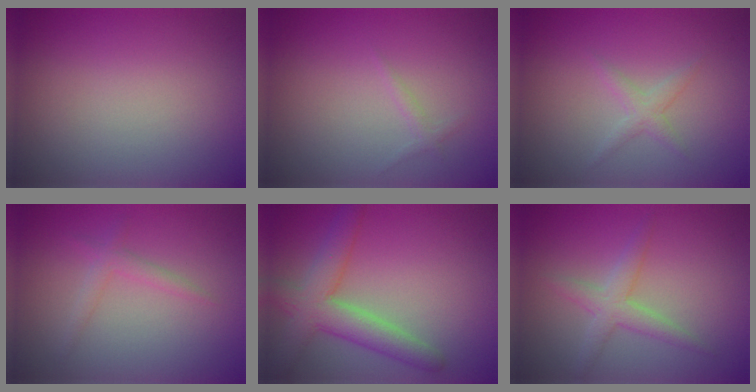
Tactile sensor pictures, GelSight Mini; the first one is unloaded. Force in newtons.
{"total": 0.6, "press": 0.6, "slide": 0.1}
{"total": 1.3, "press": 1.3, "slide": 0.1}
{"total": 1.4, "press": 1.4, "slide": 0.0}
{"total": 5.3, "press": 5.3, "slide": 0.2}
{"total": 2.5, "press": 2.5, "slide": 0.1}